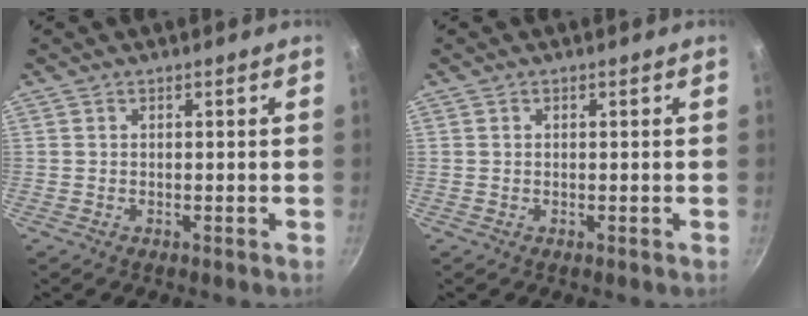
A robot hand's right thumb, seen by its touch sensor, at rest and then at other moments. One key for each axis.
{"total": 0.0}